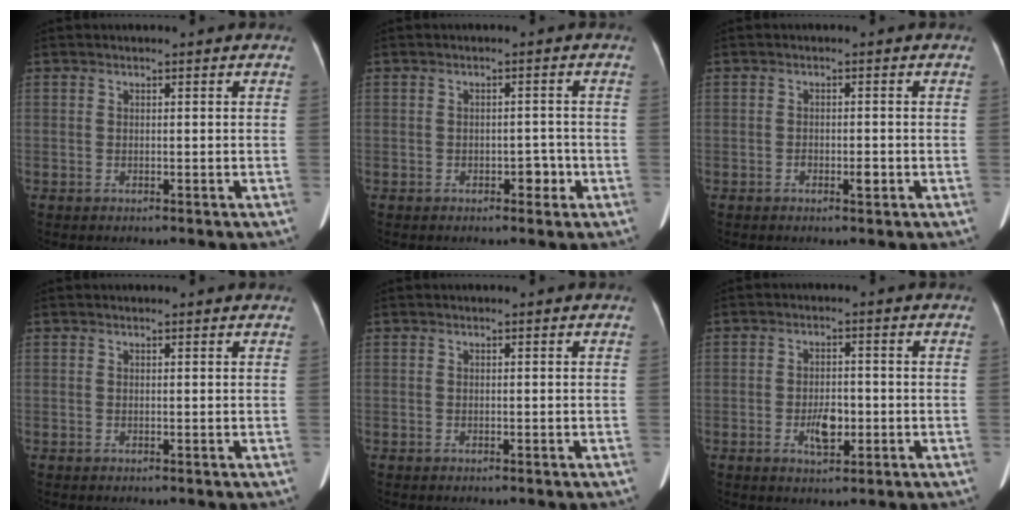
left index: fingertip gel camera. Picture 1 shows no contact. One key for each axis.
{"total": 2.2, "fx": -1.0, "fy": 1.3, "fz": 1.4, "tx": -0.014, "ty": 0.005, "tz": -0.011}
{"total": 1.6, "fx": -0.7, "fy": 0.6, "fz": 1.3, "tx": -0.021, "ty": 0.001, "tz": -0.009}
{"total": 1.4, "fx": 1.4, "fy": 0.2, "fz": 0.3, "tx": -0.011, "ty": 0.008, "tz": 0.014}
{"total": 0.0}
{"total": 4.2, "fx": -1.2, "fy": 2.0, "fz": 3.5, "tx": -0.061, "ty": 0.001, "tz": -0.016}